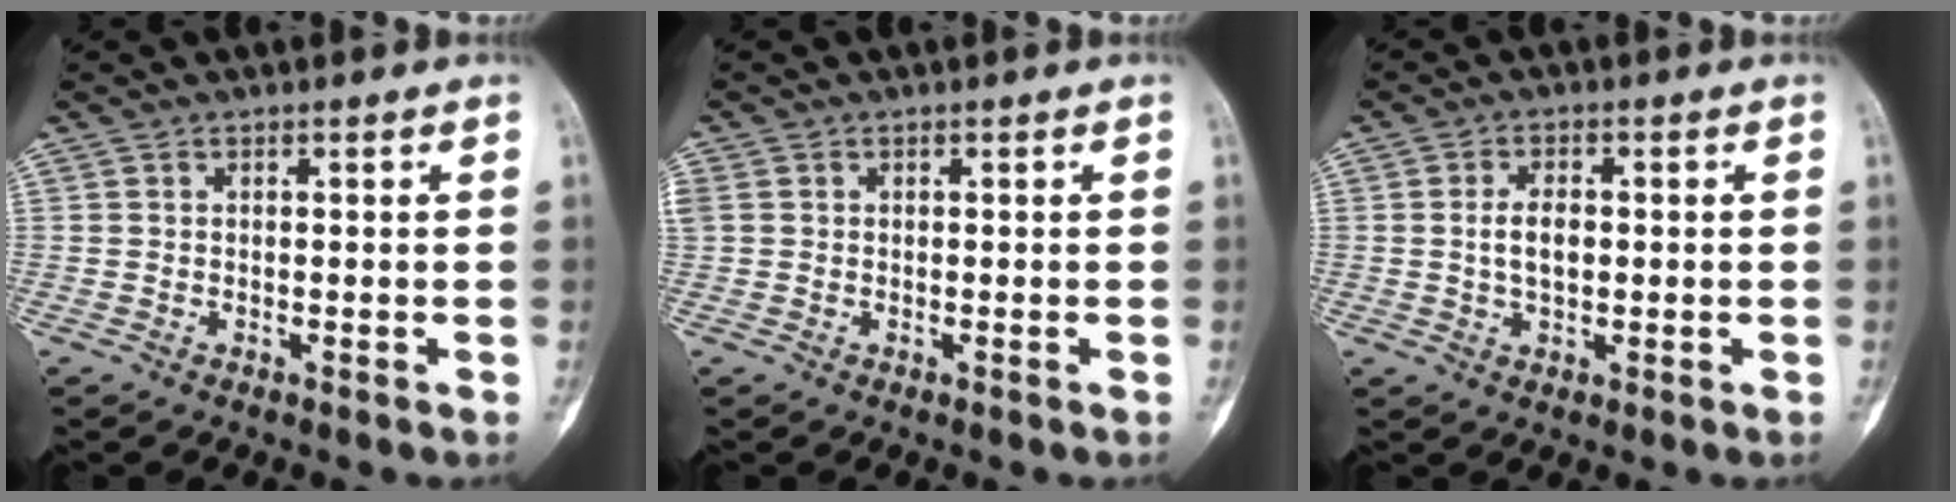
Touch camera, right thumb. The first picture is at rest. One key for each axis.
{"total": 2.7, "fx": 0.1, "fy": 2.3, "fz": 1.5, "tx": -0.049, "ty": 0.010, "tz": 0.007}
{"total": 4.4, "fx": 0.1, "fy": 2.6, "fz": 3.6, "tx": -0.064, "ty": 0.005, "tz": 0.000}